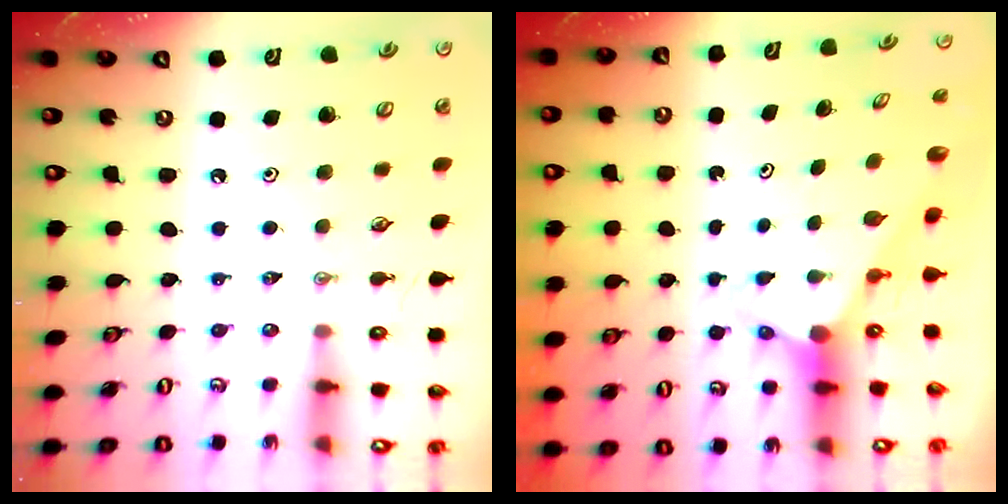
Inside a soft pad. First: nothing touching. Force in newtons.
{"total": 2.8, "press": 2.8, "slide": 0.2}